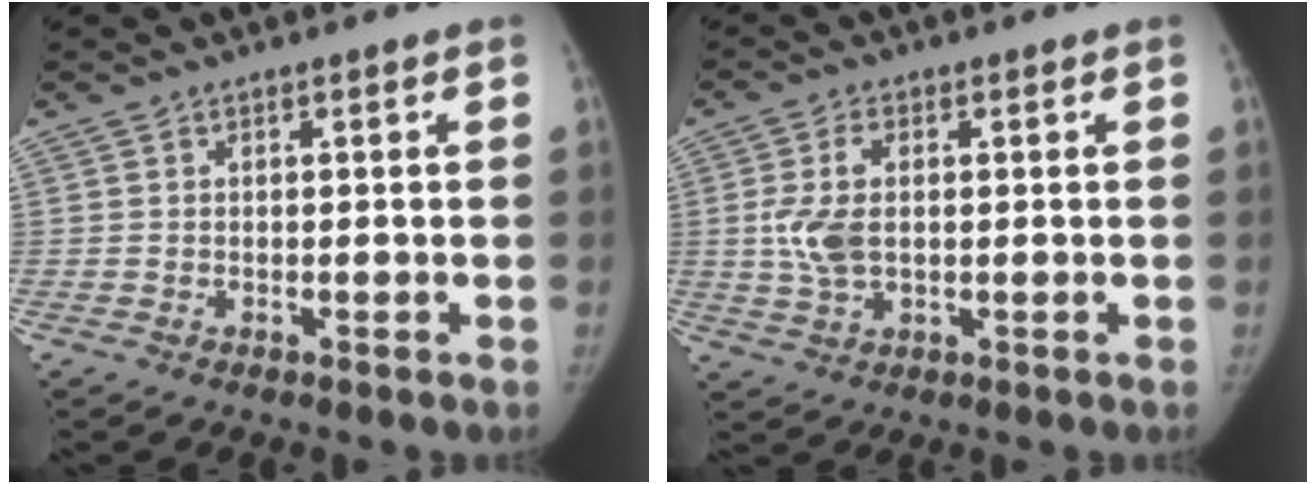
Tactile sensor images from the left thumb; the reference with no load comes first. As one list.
[{"total": 6.6, "force": [0.5, 3.8, 5.4], "torque": [-0.118, 0.003, 0.012]}]